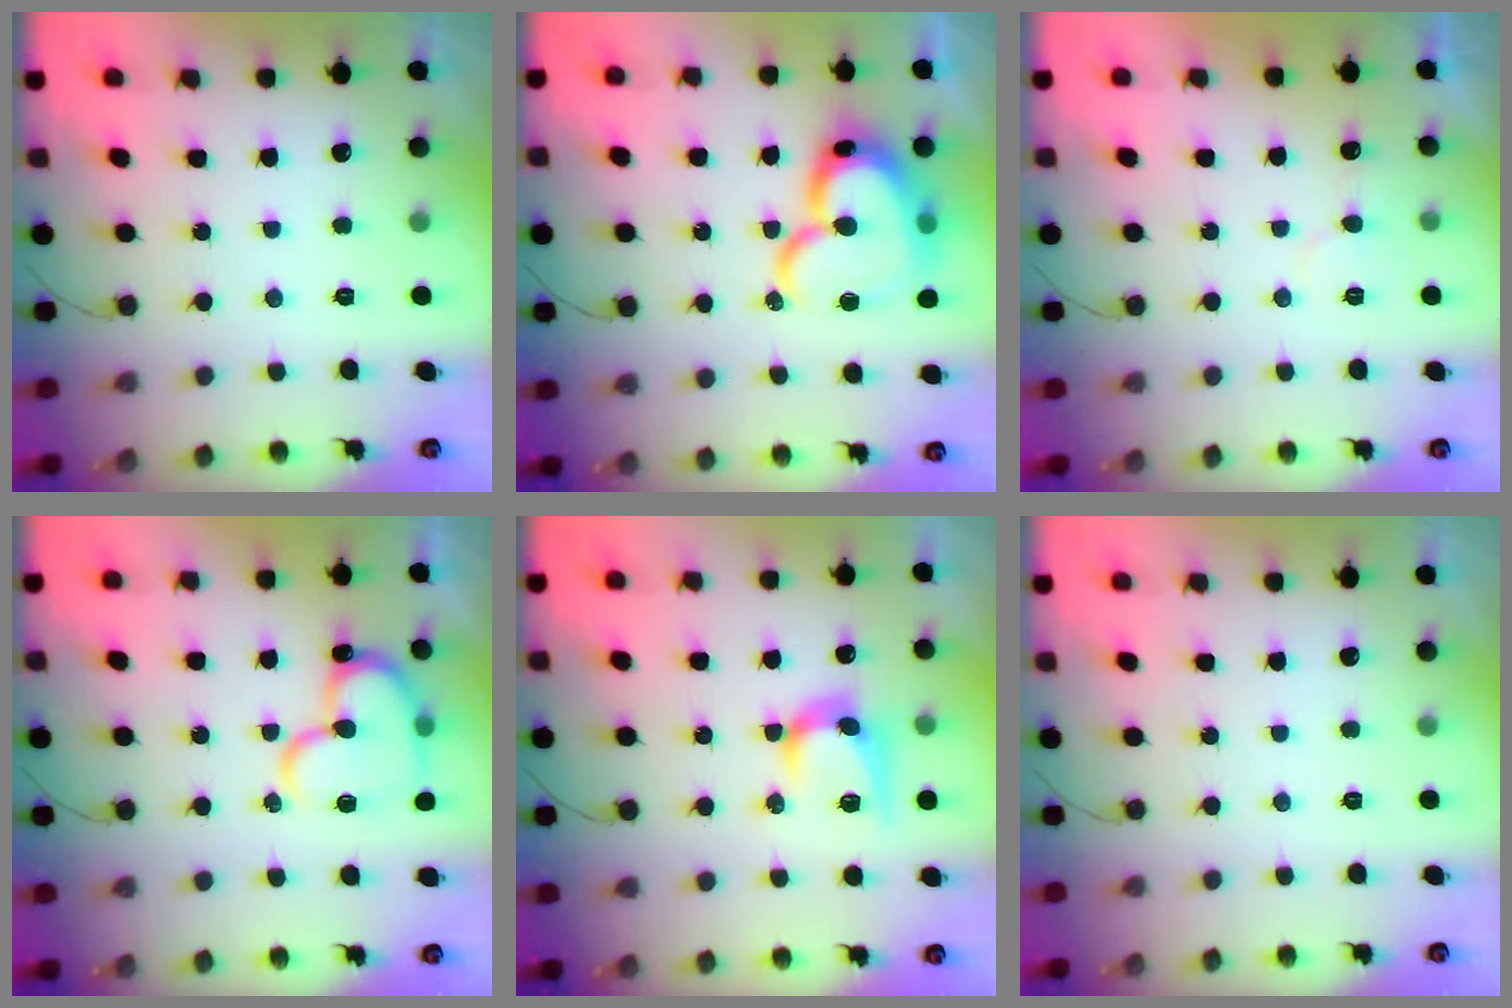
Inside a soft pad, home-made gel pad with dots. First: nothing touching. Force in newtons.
{"total": 22.2, "press": 22.0, "slide": 2.6}
{"total": 6.5, "press": 6.5, "slide": 0.4}
{"total": 17.1, "press": 17.1, "slide": 1.4}
{"total": 9.9, "press": 9.9, "slide": 0.5}
{"total": 0.0}